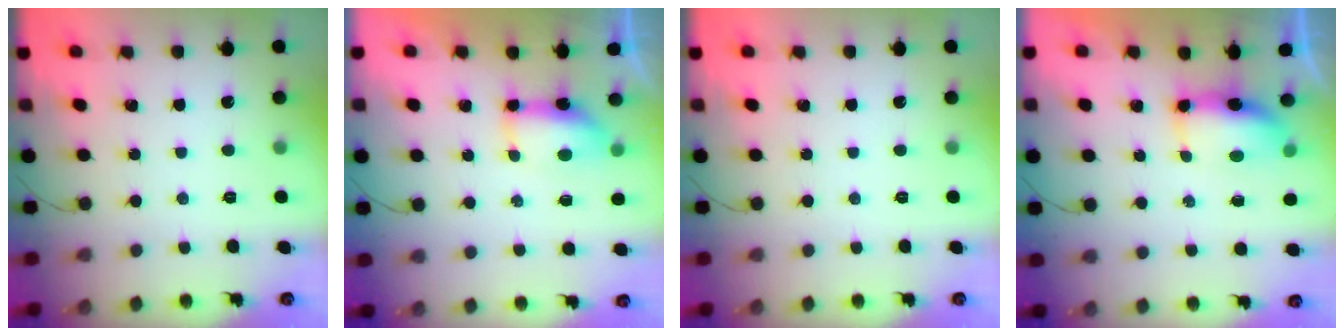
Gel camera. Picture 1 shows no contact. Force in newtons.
{"total": 7.4, "press": 7.0, "slide": 2.3}
{"total": 0.0}
{"total": 7.2, "press": 7.0, "slide": 1.8}